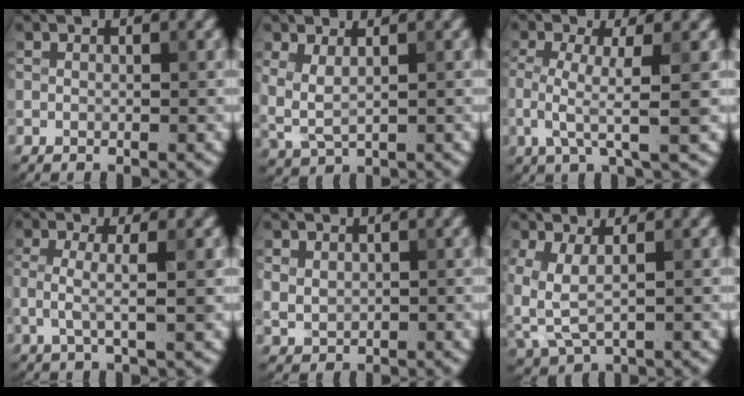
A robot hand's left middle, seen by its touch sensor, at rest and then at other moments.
{"total": 2.5, "force": [0.8, 1.0, 2.1], "torque": [-0.058, -0.003, 0.019]}
{"total": 4.1, "force": [-0.6, 0.8, 4.0], "torque": [-0.087, -0.008, -0.014]}
{"total": 2.9, "force": [-0.2, 0.5, 2.8], "torque": [-0.062, -0.004, -0.004]}
{"total": 1.9, "force": [0.5, 1.5, 1.0], "torque": [-0.026, -0.002, 0.016]}
{"total": 3.7, "force": [0.5, 2.1, 3.0], "torque": [-0.084, -0.010, 0.013]}